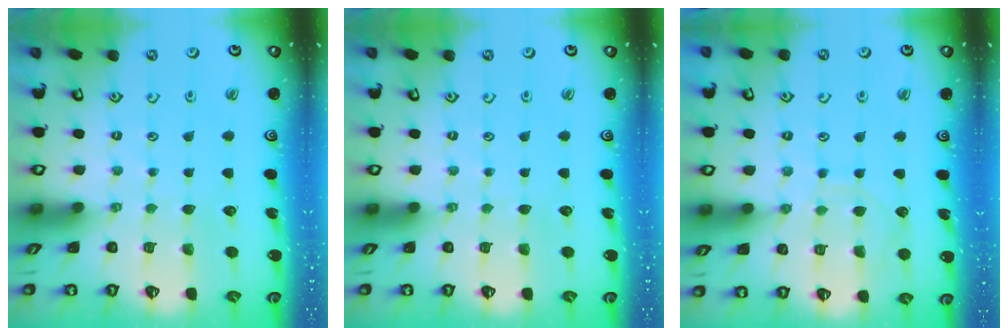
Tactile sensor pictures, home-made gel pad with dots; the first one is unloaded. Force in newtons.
{"total": 0.0}
{"total": 7.8, "press": 7.7, "slide": 0.6}